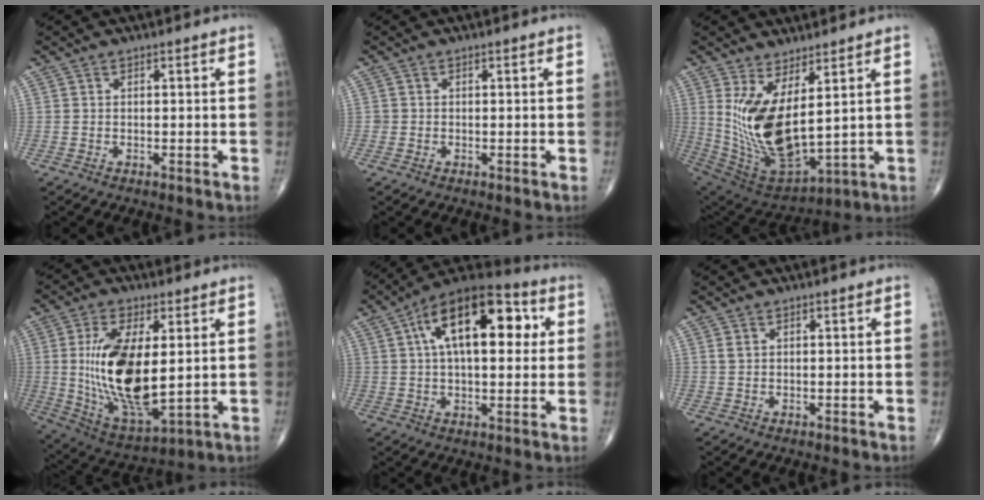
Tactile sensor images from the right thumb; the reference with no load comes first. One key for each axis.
{"total": 0.6, "fx": -0.1, "fy": 0.6, "fz": 0.0, "tx": 0.003, "ty": 0.004, "tz": -0.002}
{"total": 16.1, "fx": 3.7, "fy": 6.6, "fz": 14.1, "tx": -0.276, "ty": -0.045, "tz": 0.098}
{"total": 19.2, "fx": 1.8, "fy": 8.7, "fz": 17.1, "tx": -0.317, "ty": -0.022, "tz": 0.049}
{"total": 19.9, "fx": 5.2, "fy": 9.8, "fz": 16.6, "tx": -0.237, "ty": 0.023, "tz": 0.070}
{"total": 1.0, "fx": 0.4, "fy": 0.7, "fz": 0.6, "tx": -0.011, "ty": 0.002, "tz": 0.010}